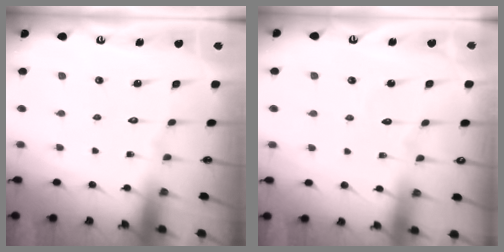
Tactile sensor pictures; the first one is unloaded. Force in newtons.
{"total": 2.4, "press": 2.4, "slide": 0.3}